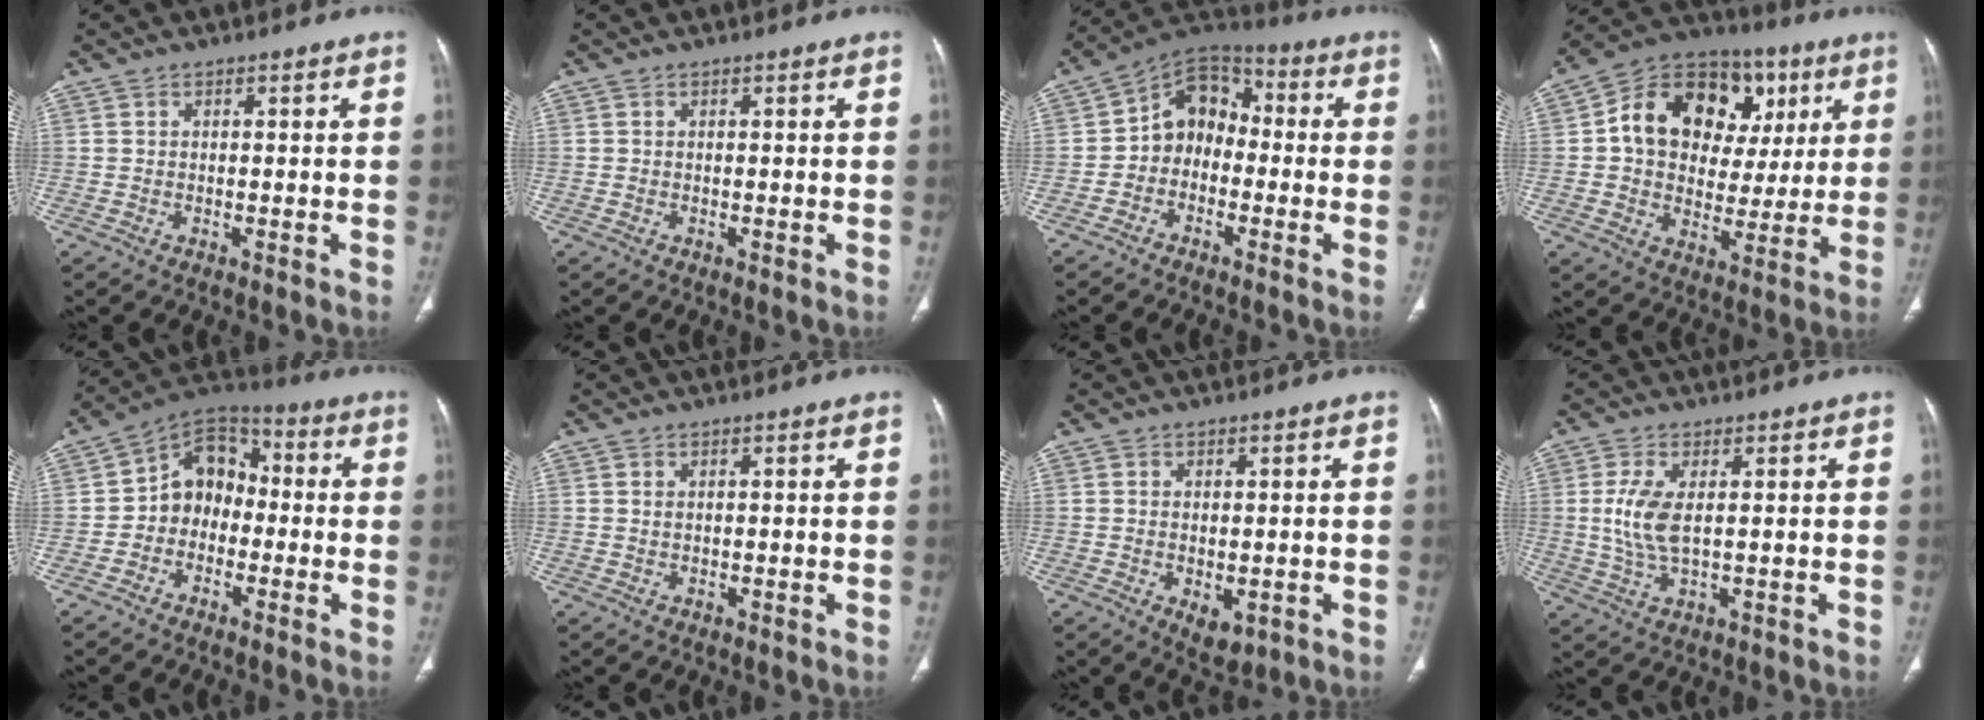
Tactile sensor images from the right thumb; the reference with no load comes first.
{"total": 0.0}
{"total": 9.7, "force": [-1.6, 8.0, 5.4], "torque": [-0.051, 0.043, -0.050]}
{"total": 20.9, "force": [5.4, 15.8, 12.6], "torque": [-0.150, 0.029, 0.087]}
{"total": 10.3, "force": [-1.4, 8.4, 5.8], "torque": [-0.055, 0.042, -0.046]}
{"total": 0.7, "force": [0.2, 0.5, 0.4], "torque": [-0.005, -0.001, 0.005]}
{"total": 4.3, "force": [-1.0, 2.6, 3.3], "torque": [-0.046, -0.006, -0.002]}
{"total": 6.7, "force": [0.8, 2.8, 6.0], "torque": [-0.142, -0.007, 0.018]}